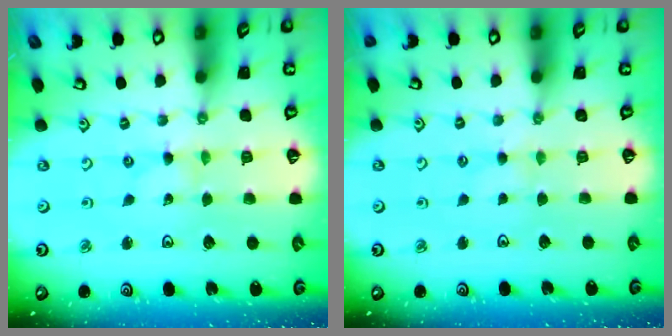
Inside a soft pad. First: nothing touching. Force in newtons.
{"total": 1.5, "press": 1.4, "slide": 0.4}